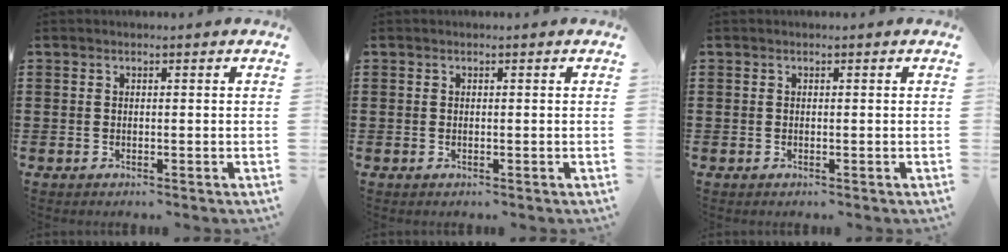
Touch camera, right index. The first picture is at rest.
{"total": 0.0}
{"total": 0.0}